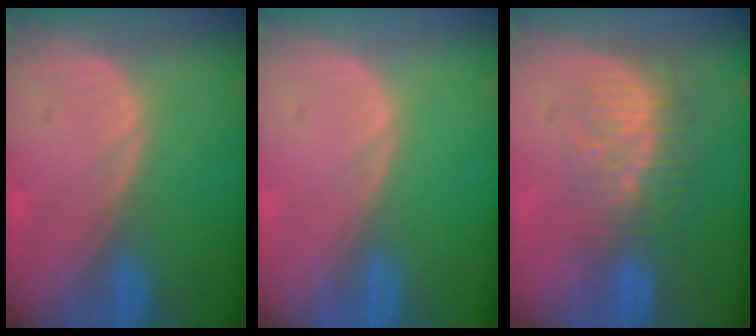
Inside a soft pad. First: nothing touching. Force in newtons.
{"total": 0.0}
{"total": 8.5, "press": 7.4, "slide": 4.1}